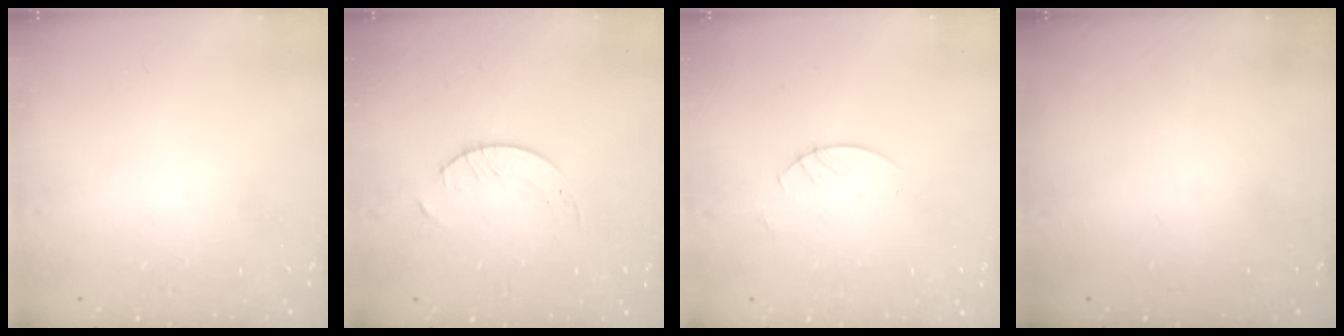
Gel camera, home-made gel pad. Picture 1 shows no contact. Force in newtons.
{"total": 1.7, "press": 1.7, "slide": 0.2}
{"total": 2.7, "press": 2.7, "slide": 0.2}
{"total": 0.0}